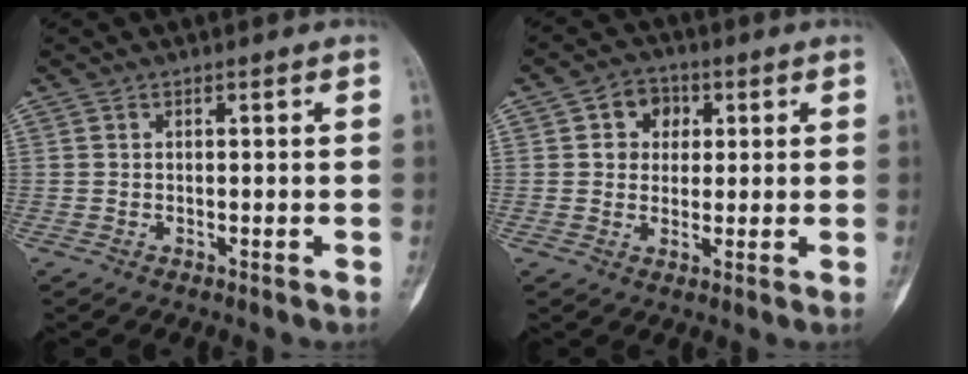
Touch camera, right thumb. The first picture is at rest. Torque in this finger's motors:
{"motor_torque": [-0.21, 1.48, -0.06, 0.02, 0.16]}